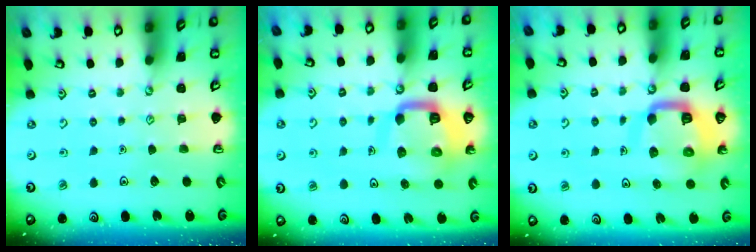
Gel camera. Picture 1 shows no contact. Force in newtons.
{"total": 12.5, "press": 12.4, "slide": 1.5}
{"total": 12.5, "press": 12.4, "slide": 1.5}